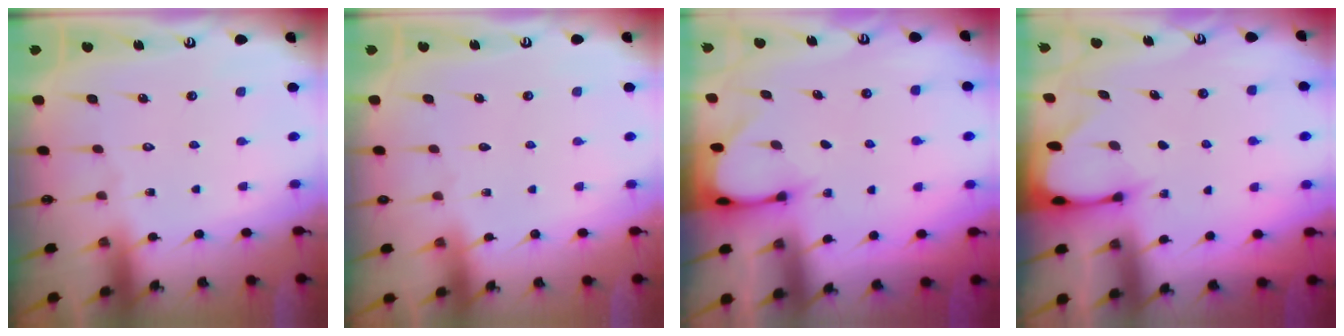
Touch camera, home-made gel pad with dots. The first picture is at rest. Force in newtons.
{"total": 0.7, "press": 0.7, "slide": 0.2}
{"total": 3.4, "press": 3.4, "slide": 0.2}
{"total": 2.6, "press": 2.6, "slide": 0.3}